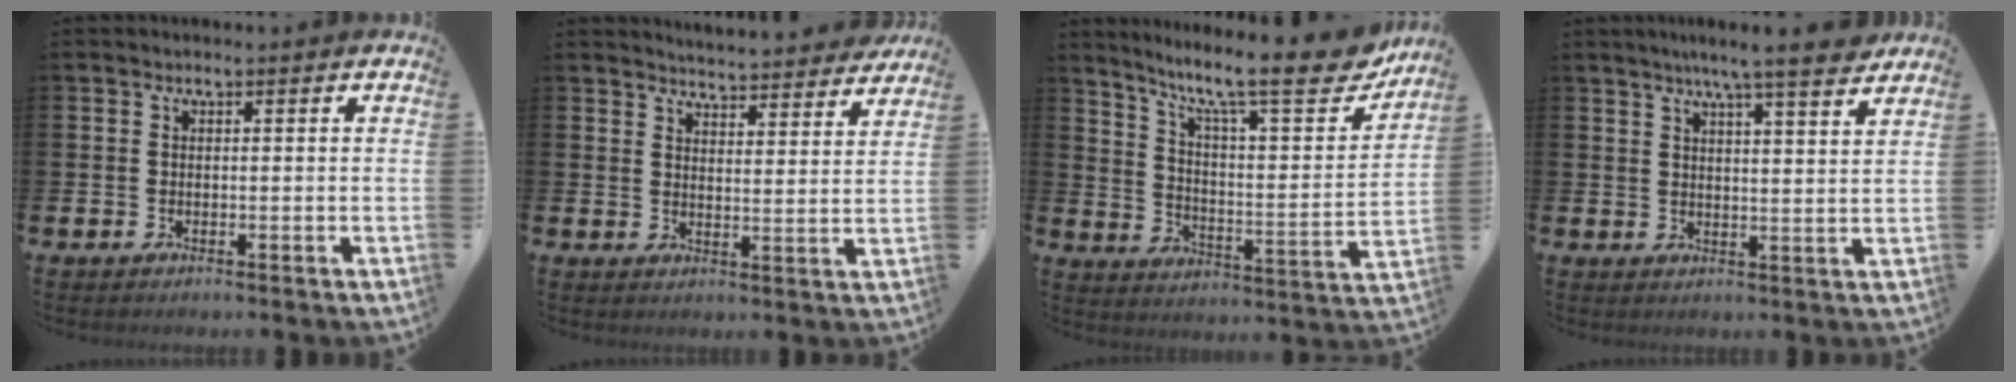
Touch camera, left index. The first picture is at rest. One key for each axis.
{"total": 5.1, "fx": 5.1, "fy": 0.2, "fz": -0.1, "tx": -0.003, "ty": -0.044, "tz": 0.088}
{"total": 13.2, "fx": 10.1, "fy": 3.2, "fz": 7.9, "tx": -0.147, "ty": -0.069, "tz": 0.159}
{"total": 6.7, "fx": 6.0, "fy": -0.3, "fz": 2.9, "tx": -0.062, "ty": -0.028, "tz": 0.103}